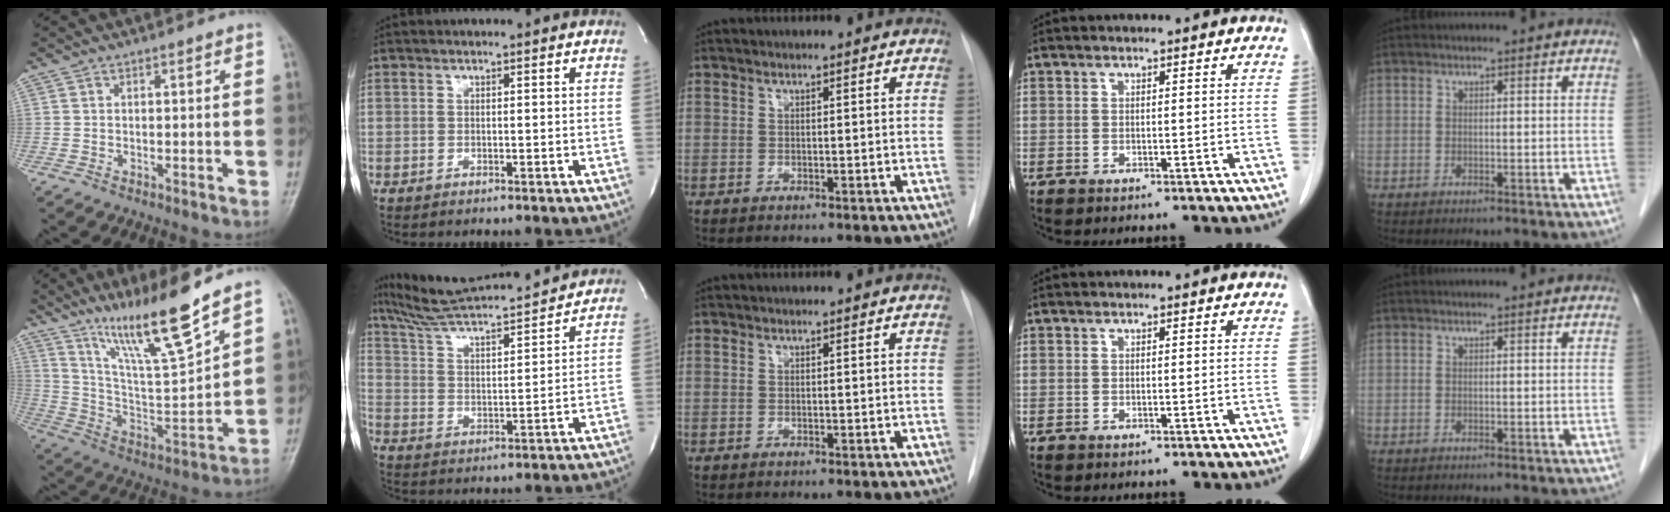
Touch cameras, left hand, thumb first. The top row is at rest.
{"thumb": {"total": 17.3, "force": [12.4, 1.5, 12.0], "torque": [-0.192, -0.073, 0.230]}, "index": {"total": 17.2, "force": [16.3, 0.3, 5.4], "torque": [-0.101, 0.000, 0.255]}}